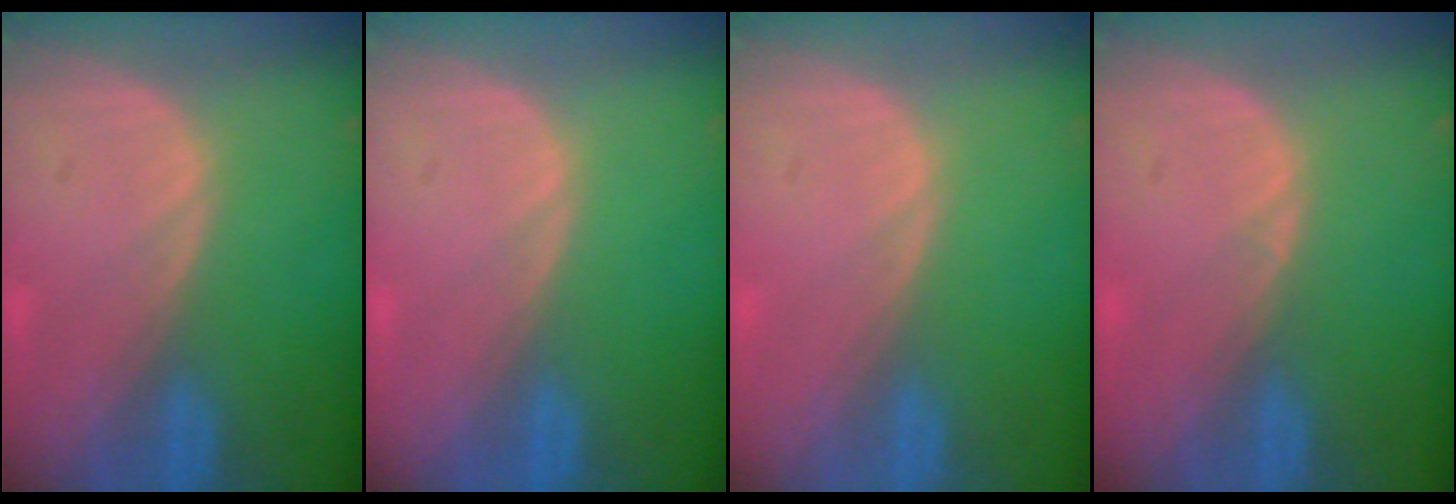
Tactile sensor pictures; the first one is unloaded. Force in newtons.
{"total": 0.0}
{"total": 0.0}
{"total": 0.5, "press": 0.4, "slide": 0.4}